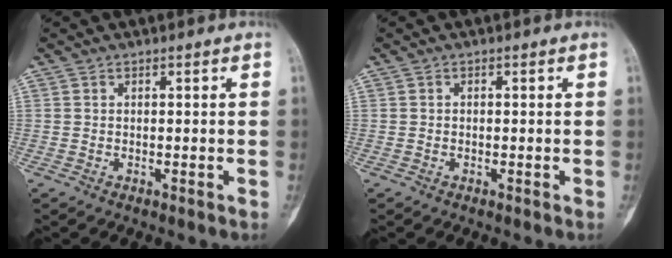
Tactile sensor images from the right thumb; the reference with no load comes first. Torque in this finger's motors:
{"motor_torque": [-0.29, -0.23, 0.03, -0.01, -0.01]}